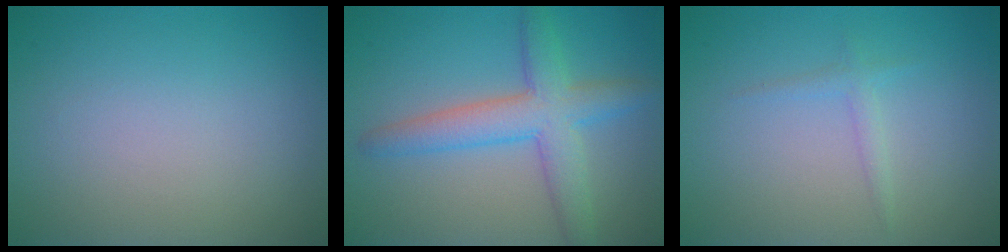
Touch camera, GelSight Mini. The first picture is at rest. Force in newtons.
{"total": 5.2, "press": 5.2, "slide": 0.1}
{"total": 1.1, "press": 1.1, "slide": 0.1}